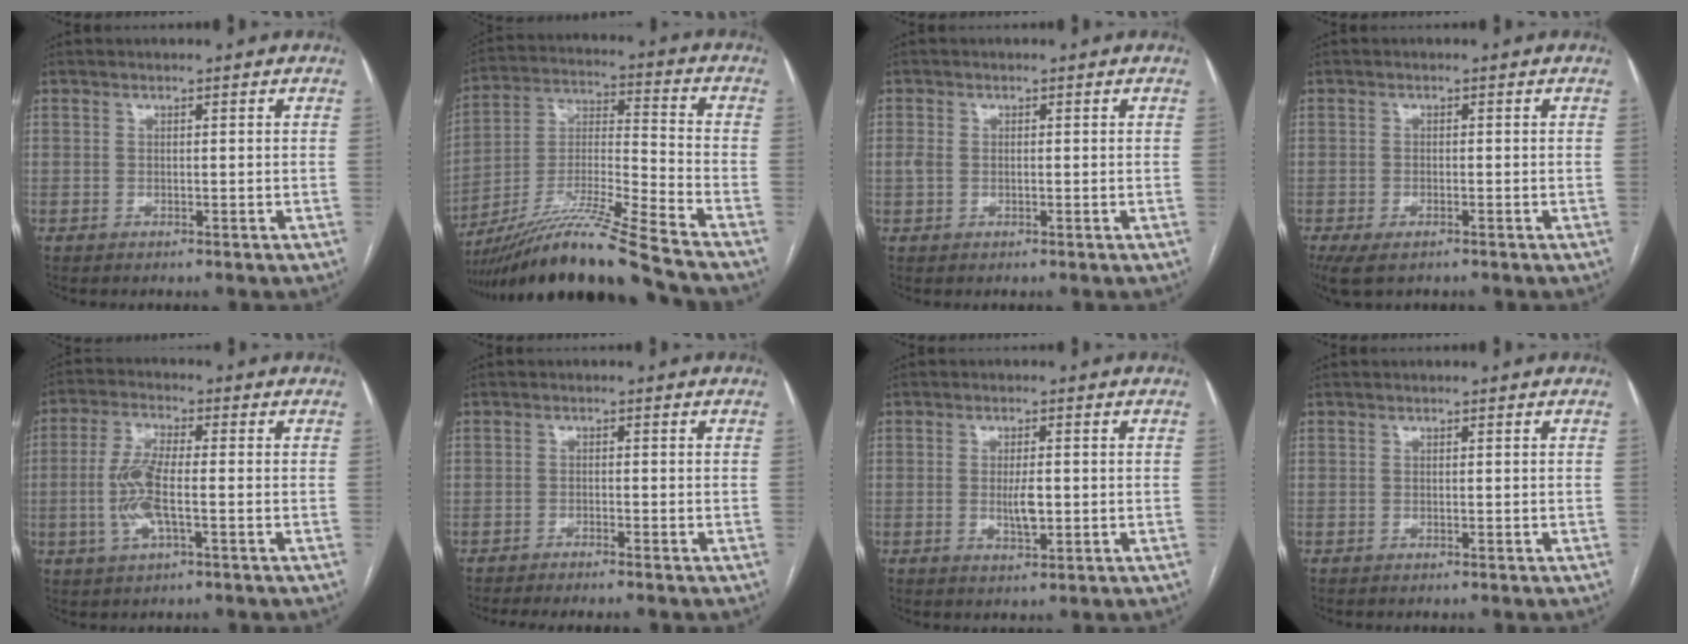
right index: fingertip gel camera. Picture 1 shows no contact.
{"total": 19.3, "force": [-16.4, -2.2, 10.0], "torque": [-0.210, -0.021, -0.297]}
{"total": 1.8, "force": [-0.1, 1.3, 1.2], "torque": [-0.038, 0.009, 0.002]}
{"total": 4.9, "force": [-3.3, 2.0, 3.1], "torque": [-0.058, -0.011, -0.055]}
{"total": 7.7, "force": [-1.5, 1.8, 7.3], "torque": [-0.159, 0.000, -0.032]}
{"total": 4.0, "force": [-3.5, -0.3, 2.0], "torque": [-0.021, -0.005, -0.054]}
{"total": 3.7, "force": [-0.4, 1.1, 3.5], "torque": [-0.067, -0.003, -0.005]}
{"total": 0.0}